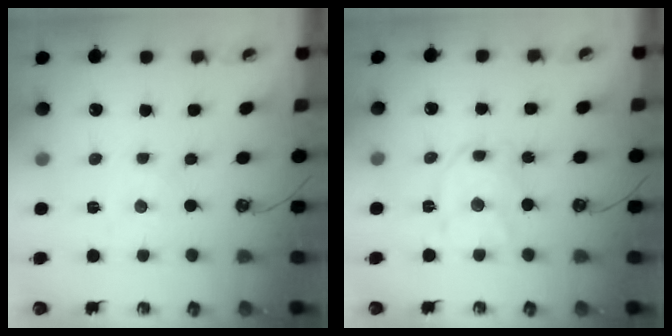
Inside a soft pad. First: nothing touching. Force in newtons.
{"total": 11.5, "press": 11.4, "slide": 1.0}